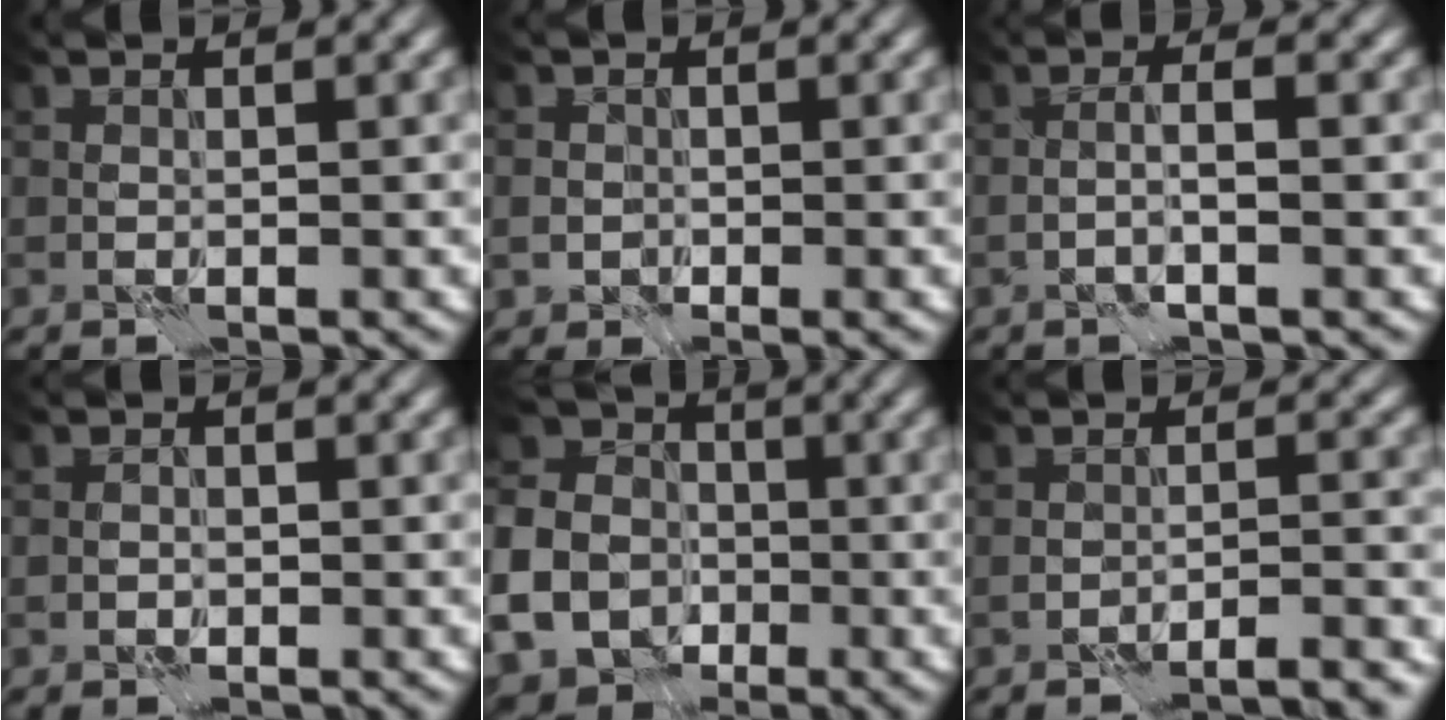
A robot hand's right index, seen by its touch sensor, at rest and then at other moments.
{"total": 2.1, "force": [-0.7, 1.8, 0.8], "torque": [-0.006, -0.005, -0.010]}
{"total": 1.7, "force": [-0.6, 0.1, 1.6], "torque": [-0.028, 0.007, -0.014]}
{"total": 0.8, "force": [-0.3, 0.7, 0.3], "torque": [0.001, 0.002, -0.007]}
{"total": 16.9, "force": [-6.4, 14.4, 6.1], "torque": [-0.160, -0.045, -0.145]}
{"total": 3.4, "force": [-3.1, 0.3, 1.4], "torque": [-0.015, 0.006, -0.045]}